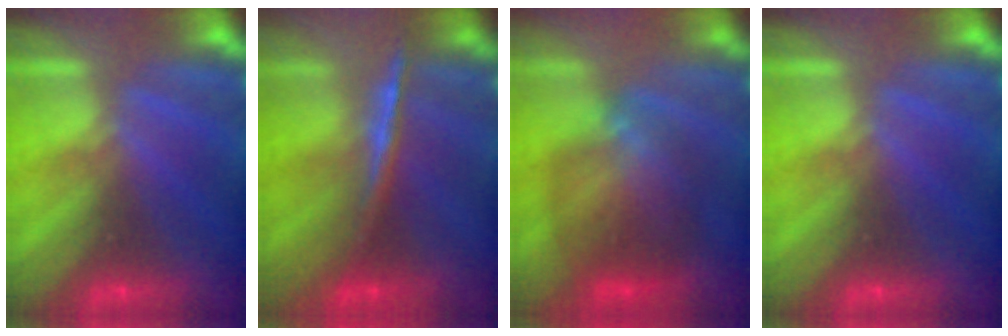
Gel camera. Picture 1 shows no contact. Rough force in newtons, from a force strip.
{"total": 1.5}
{"total": 9.1}
{"total": 0.0}